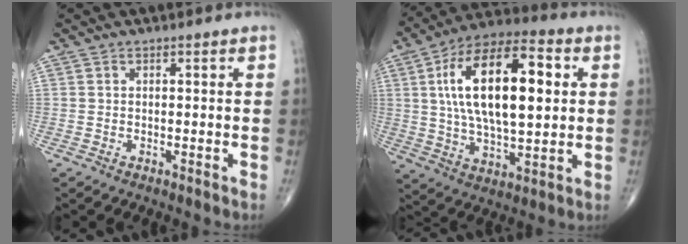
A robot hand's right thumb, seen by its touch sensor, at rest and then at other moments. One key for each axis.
{"total": 22.9, "fx": 4.4, "fy": 10.3, "fz": 20.0, "tx": -0.336, "ty": 0.008, "tz": 0.067}